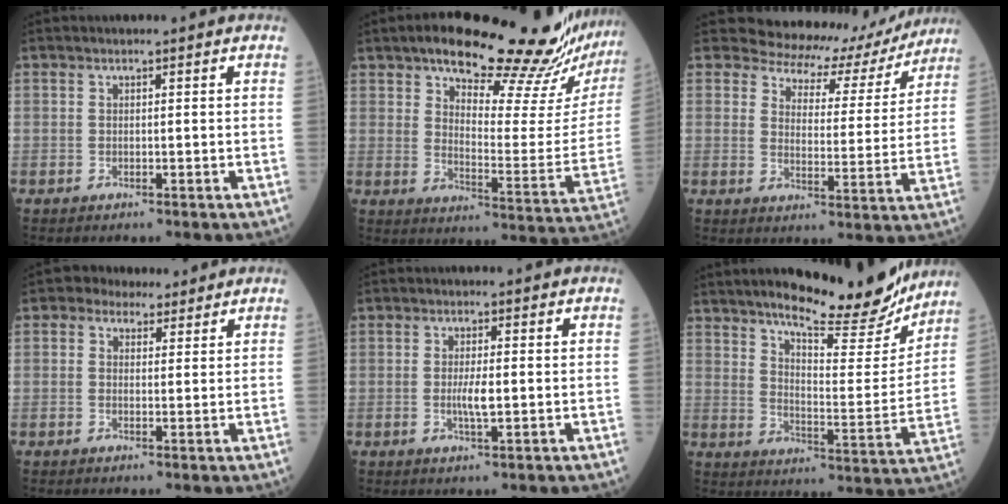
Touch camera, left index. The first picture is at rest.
{"total": 22.7, "force": [19.1, 2.5, 12.1], "torque": [-0.155, -0.058, 0.245]}
{"total": 13.0, "force": [11.9, 5.0, 1.7], "torque": [-0.003, -0.016, 0.131]}
{"total": 4.0, "force": [3.1, 2.5, 0.8], "torque": [-0.002, 0.018, 0.045]}
{"total": 2.8, "force": [-0.2, 0.4, 2.7], "torque": [-0.047, -0.003, -0.003]}
{"total": 17.2, "force": [15.0, 2.9, 7.8], "torque": [-0.105, -0.028, 0.206]}